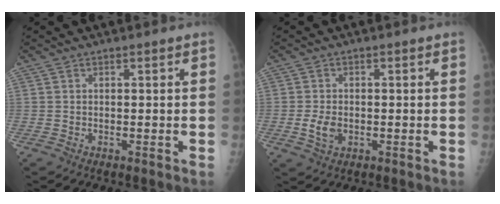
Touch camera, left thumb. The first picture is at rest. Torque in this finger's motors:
{"motor_torque": [-0.32, 0.36, 0.24, 0.01, 0.03]}